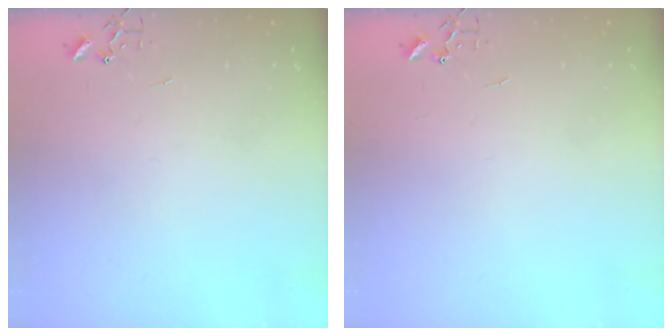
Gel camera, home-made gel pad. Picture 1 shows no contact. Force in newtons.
{"total": 0.0}